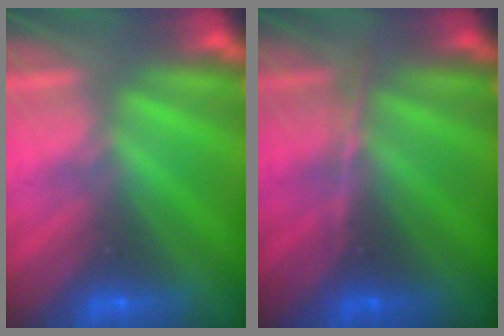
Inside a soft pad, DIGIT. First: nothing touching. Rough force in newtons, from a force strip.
{"total": 2.9}